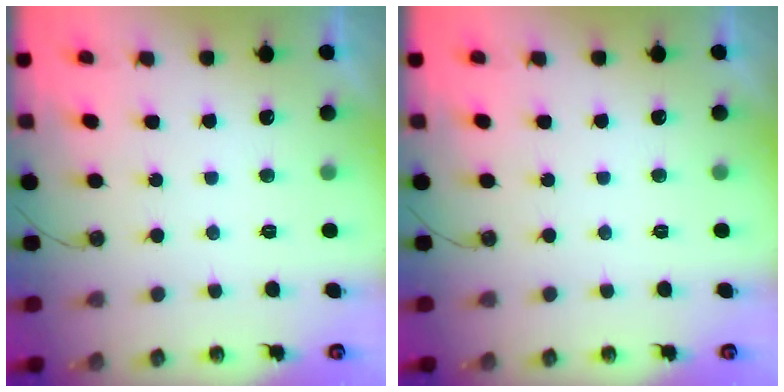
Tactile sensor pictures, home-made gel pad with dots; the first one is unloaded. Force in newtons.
{"total": 0.0}